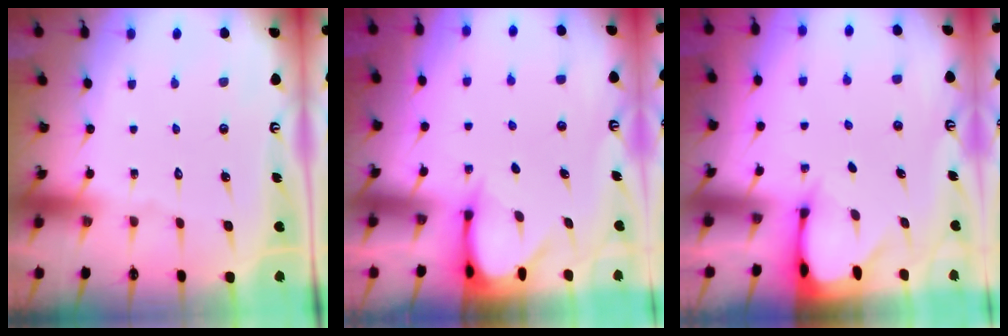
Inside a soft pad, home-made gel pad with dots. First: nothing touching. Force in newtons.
{"total": 3.8, "press": 3.8, "slide": 0.2}
{"total": 2.0, "press": 2.0, "slide": 0.1}